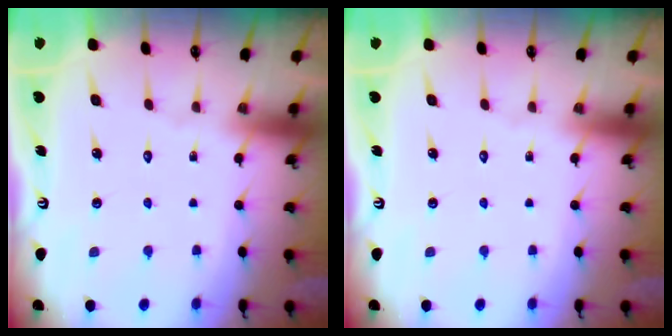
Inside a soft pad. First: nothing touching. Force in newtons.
{"total": 0.0}